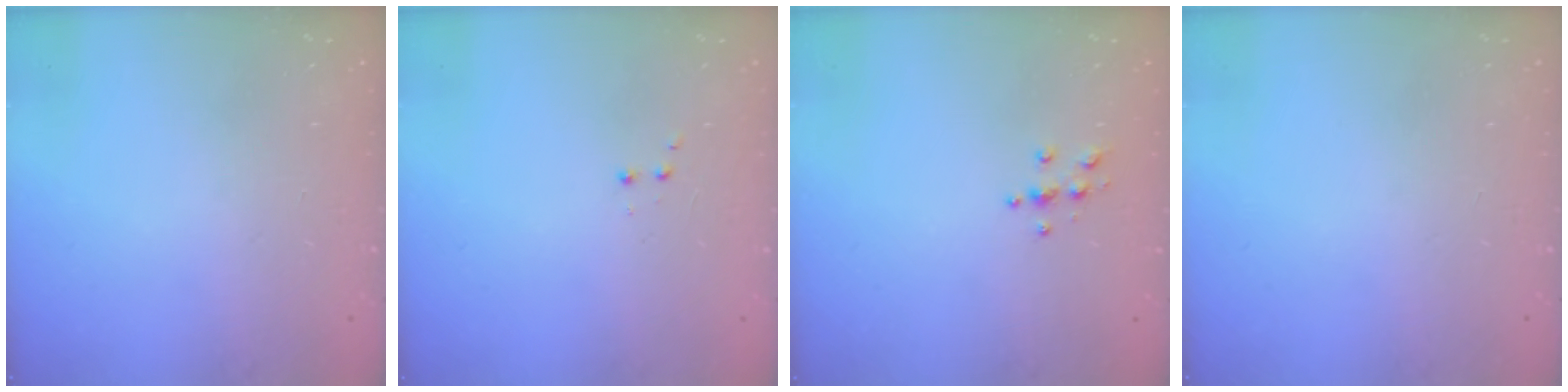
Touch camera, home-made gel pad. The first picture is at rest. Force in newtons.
{"total": 2.0, "press": 1.8, "slide": 0.9}
{"total": 3.8, "press": 3.8, "slide": 0.4}
{"total": 0.0}